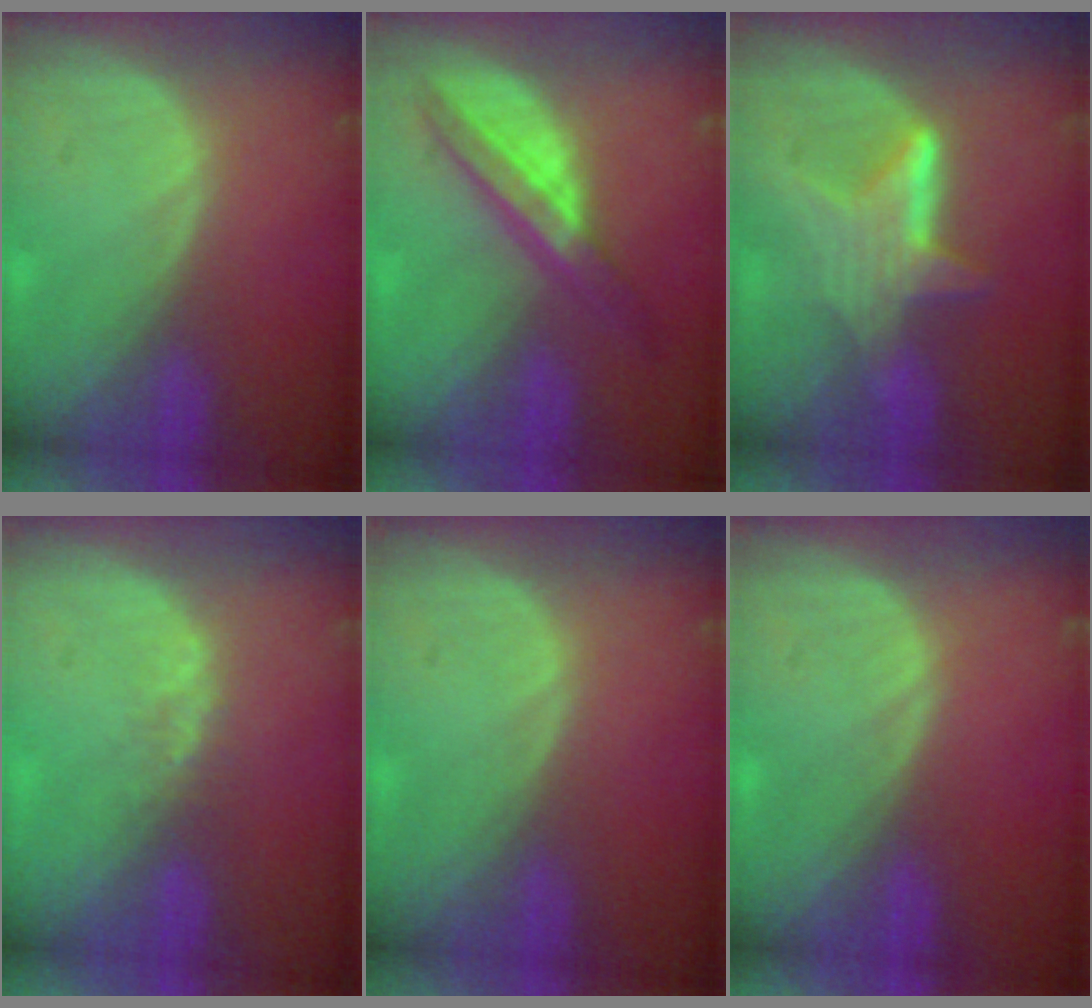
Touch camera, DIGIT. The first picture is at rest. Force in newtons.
{"total": 5.8, "press": 5.8, "slide": 0.1}
{"total": 6.3, "press": 5.8, "slide": 2.6}
{"total": 2.1, "press": 1.7, "slide": 1.2}
{"total": 0.0}
{"total": 0.0}